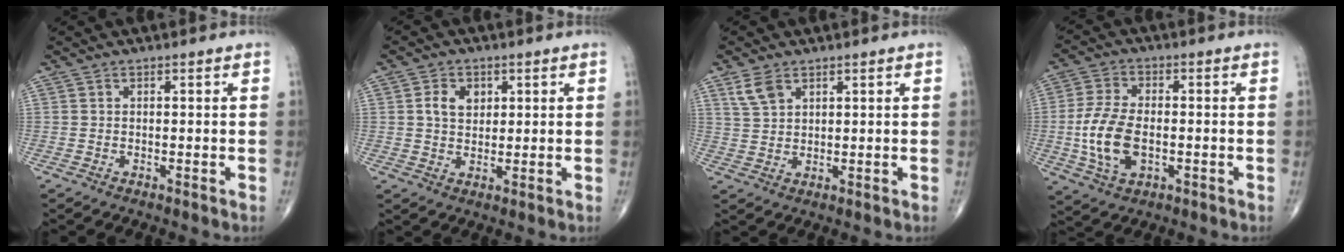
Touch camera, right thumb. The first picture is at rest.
{"total": 4.8, "force": [1.4, 3.5, 2.9], "torque": [-0.036, -0.003, 0.024]}
{"total": 4.1, "force": [2.5, 2.3, 2.3], "torque": [-0.044, -0.005, 0.058]}
{"total": 10.7, "force": [-1.7, 6.0, 8.7], "torque": [-0.179, 0.005, -0.030]}